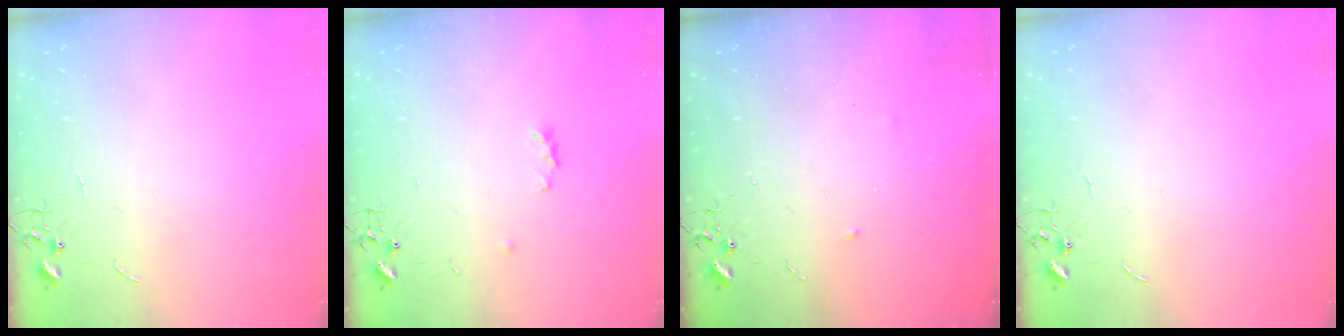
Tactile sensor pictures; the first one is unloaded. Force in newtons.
{"total": 3.7, "press": 3.7, "slide": 0.6}
{"total": 2.8, "press": 2.8, "slide": 0.4}
{"total": 0.0}